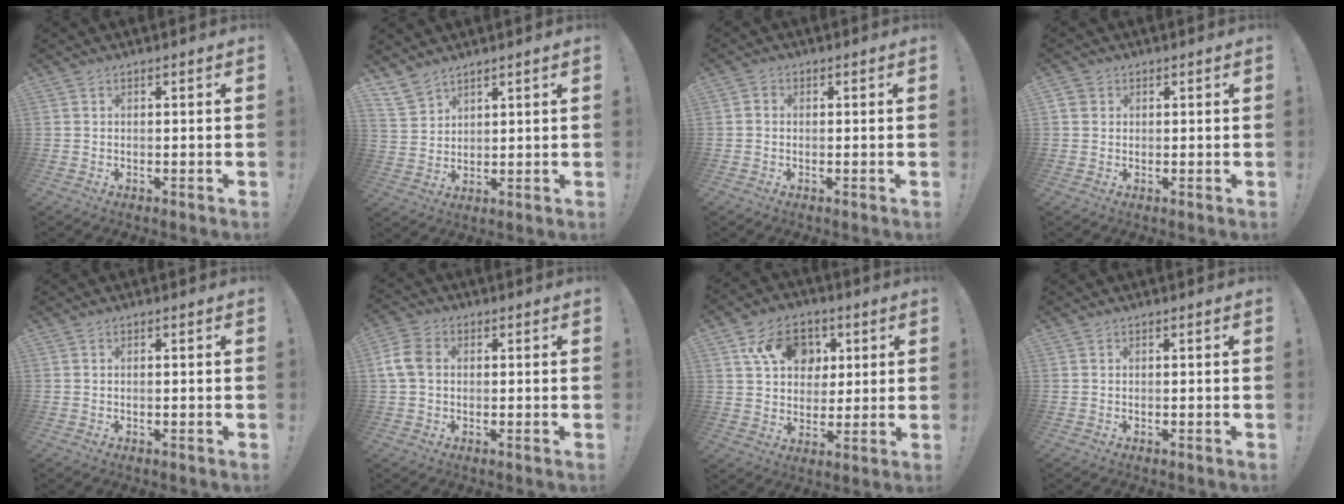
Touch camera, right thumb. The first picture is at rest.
{"total": 6.5, "force": [5.5, 3.1, 1.6], "torque": [-0.041, -0.031, 0.110]}
{"total": 1.3, "force": [-0.5, 1.1, 0.6], "torque": [-0.016, 0.007, -0.007]}
{"total": 1.8, "force": [0.7, 1.6, 0.4], "torque": [-0.009, 0.002, 0.013]}
{"total": 0.0}
{"total": 7.8, "force": [0.9, 5.6, 5.3], "torque": [-0.129, 0.012, 0.022]}
{"total": 15.2, "force": [6.1, 11.6, 7.8], "torque": [-0.121, -0.009, 0.118]}
{"total": 0.0}